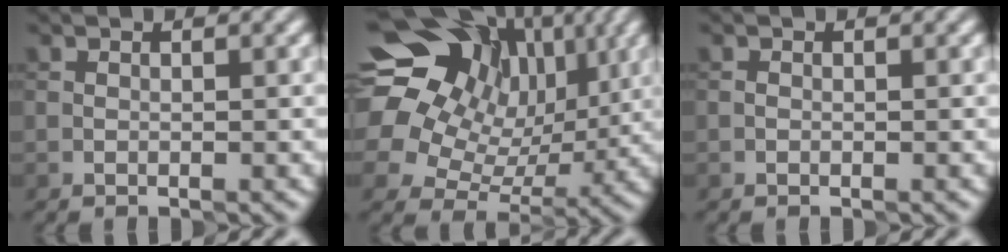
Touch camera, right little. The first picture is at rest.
{"total": 18.4, "force": [8.0, 14.1, 8.8], "torque": [-0.204, 0.058, 0.119]}
{"total": 0.0}